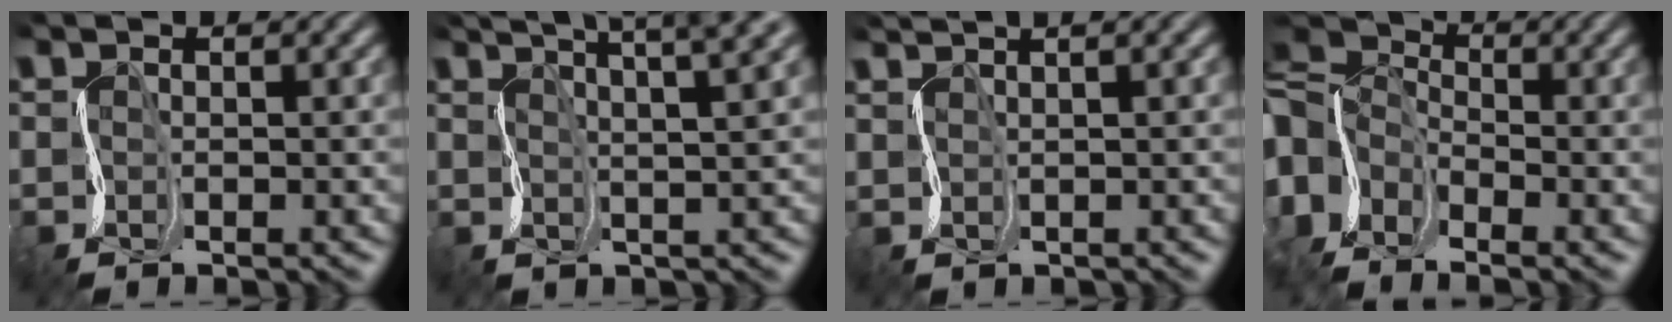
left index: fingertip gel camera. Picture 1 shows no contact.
{"total": 8.1, "force": [5.5, 2.1, 5.5], "torque": [-0.051, 0.047, 0.053]}
{"total": 4.6, "force": [3.2, 1.7, 2.9], "torque": [-0.020, 0.037, 0.022]}
{"total": 9.4, "force": [-2.7, 6.8, 6.0], "torque": [-0.153, -0.003, -0.059]}